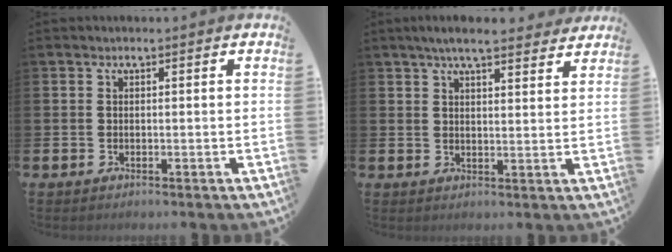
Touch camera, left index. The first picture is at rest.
{"total": 5.2, "force": [4.7, 0.7, 2.1], "torque": [-0.043, -0.017, 0.084]}